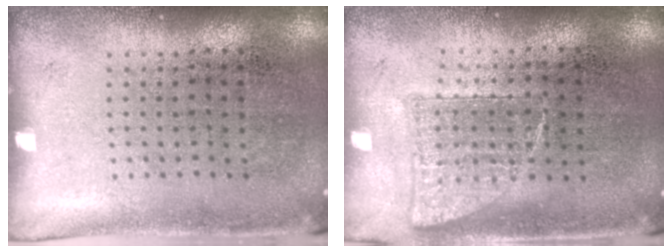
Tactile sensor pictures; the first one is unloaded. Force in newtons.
{"total": 0.8, "press": 0.8, "slide": 0.1}